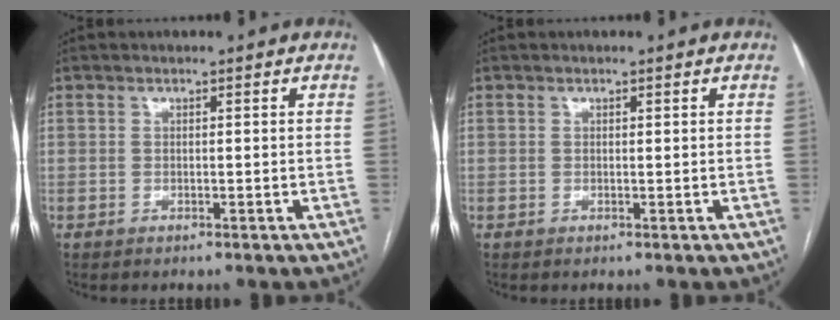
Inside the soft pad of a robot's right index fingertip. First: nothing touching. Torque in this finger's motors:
{"motor_torque": [0.08, 0.12, 0.00, 0.00]}